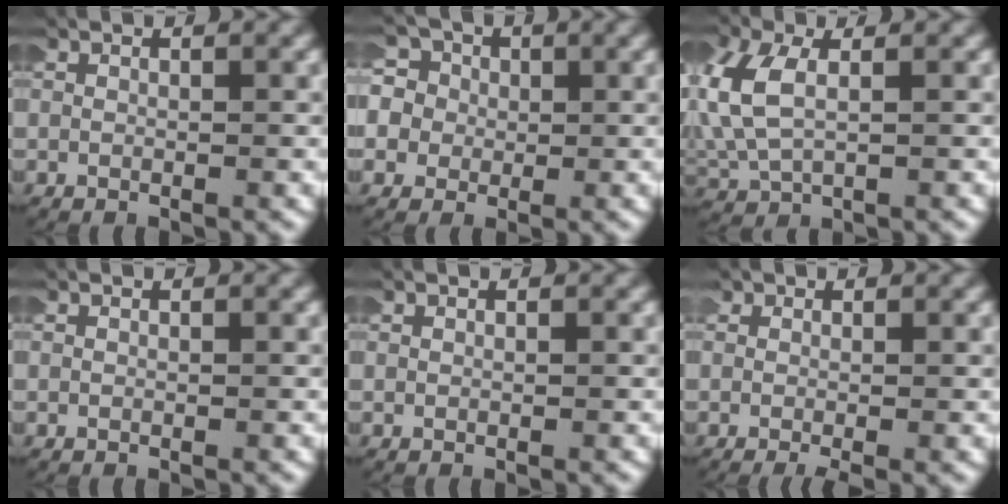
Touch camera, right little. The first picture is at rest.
{"total": 8.8, "force": [-0.2, 8.2, 3.2], "torque": [-0.116, -0.021, -0.014]}
{"total": 4.7, "force": [1.0, 3.2, 3.3], "torque": [-0.105, -0.005, 0.028]}
{"total": 0.0}
{"total": 0.0}
{"total": 1.1, "force": [-0.6, 0.4, 0.8], "torque": [-0.018, -0.008, -0.008]}